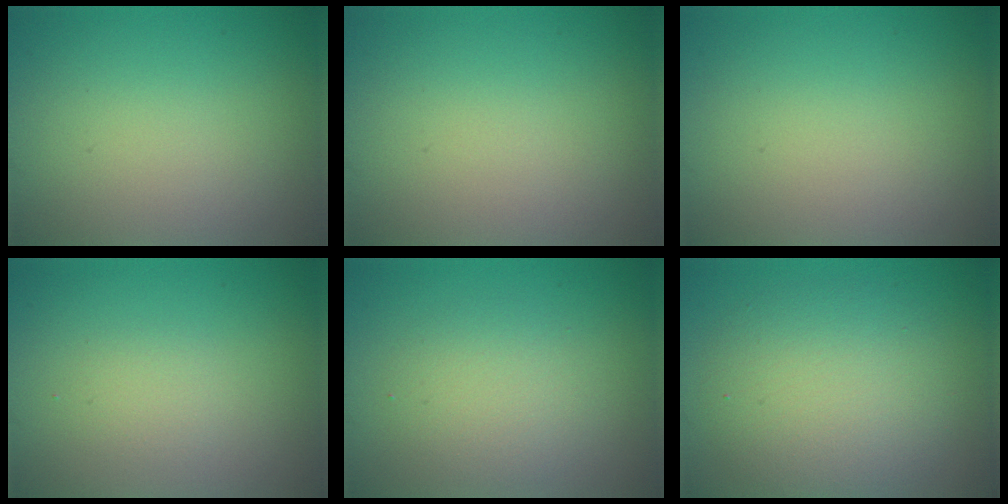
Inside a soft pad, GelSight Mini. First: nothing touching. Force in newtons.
{"total": 0.0}
{"total": 0.0}
{"total": 1.3, "press": 1.3, "slide": 0.2}
{"total": 2.9, "press": 2.9, "slide": 0.2}
{"total": 5.6, "press": 5.6, "slide": 0.3}